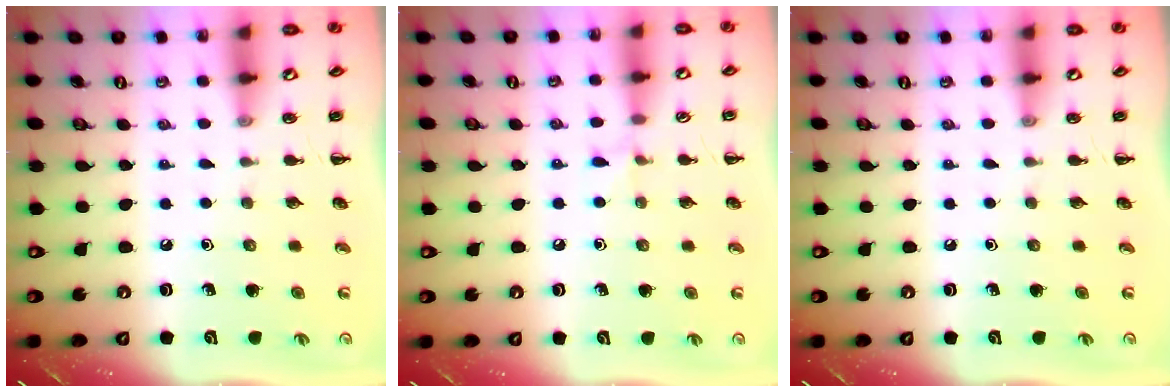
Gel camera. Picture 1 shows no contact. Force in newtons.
{"total": 3.7, "press": 3.5, "slide": 1.4}
{"total": 0.0}